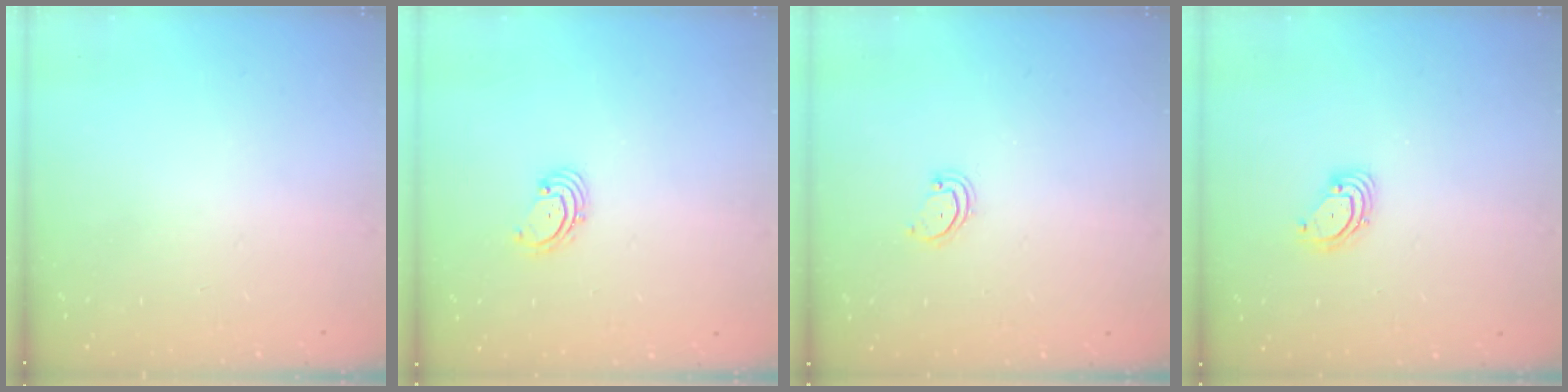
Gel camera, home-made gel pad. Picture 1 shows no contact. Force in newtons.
{"total": 2.0, "press": 1.9, "slide": 0.6}
{"total": 3.1, "press": 3.1, "slide": 0.2}
{"total": 3.6, "press": 3.6, "slide": 0.3}